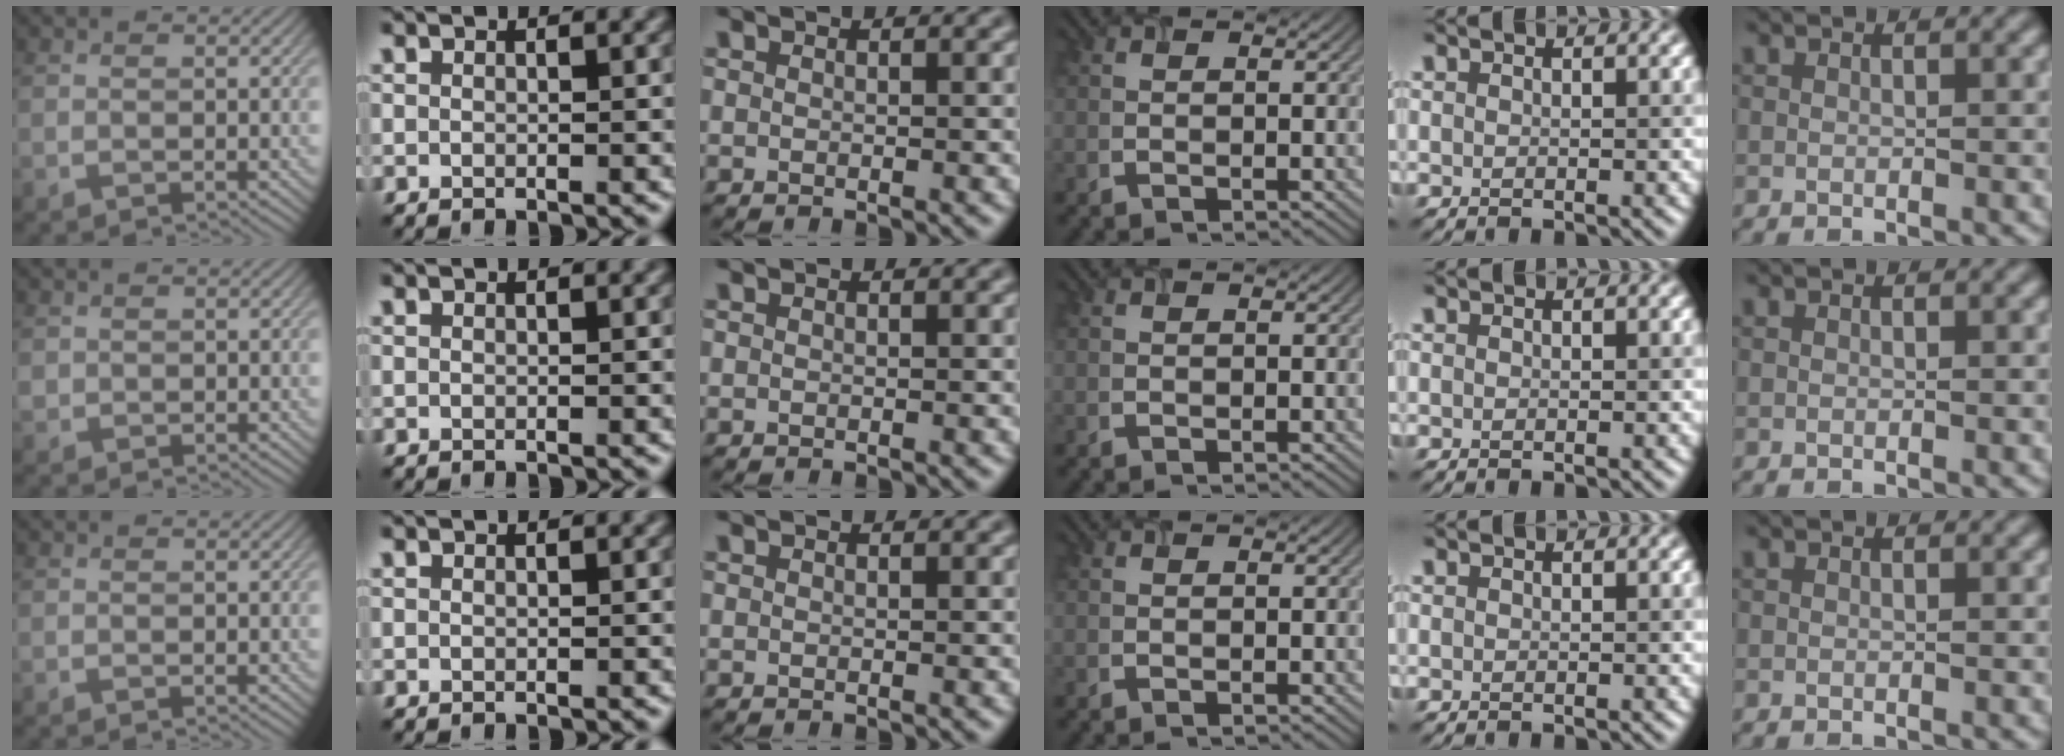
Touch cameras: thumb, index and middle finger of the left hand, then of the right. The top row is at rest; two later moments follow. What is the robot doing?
{"motion": "close", "object": "airpods case & airpods"}